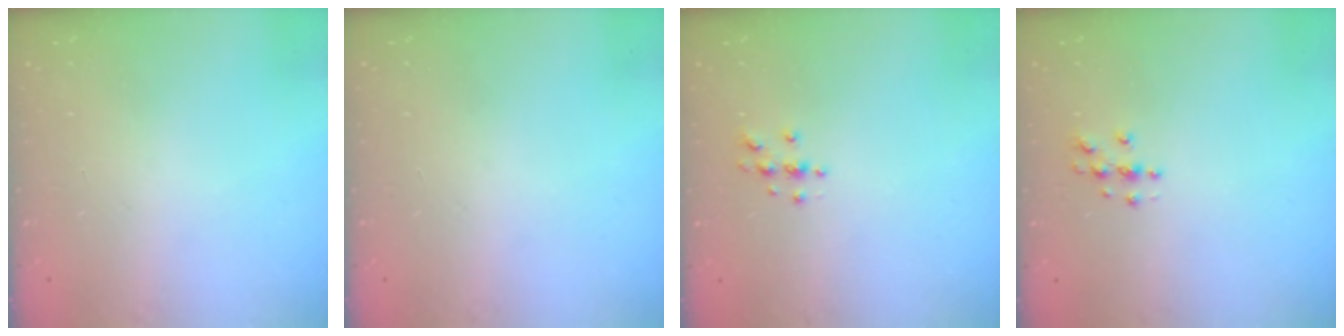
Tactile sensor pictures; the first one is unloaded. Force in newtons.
{"total": 0.0}
{"total": 3.8, "press": 3.8, "slide": 0.4}
{"total": 3.7, "press": 3.7, "slide": 0.5}